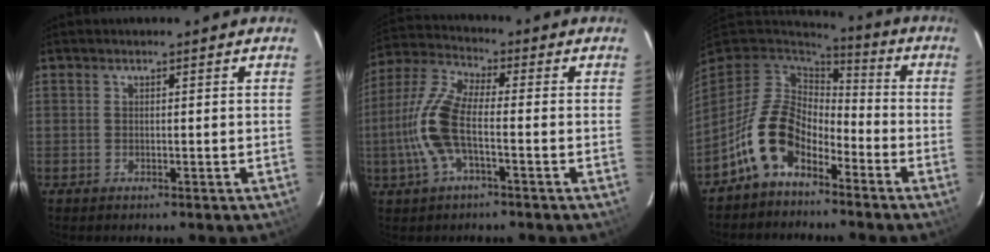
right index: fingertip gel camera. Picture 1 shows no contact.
{"total": 11.5, "force": [-2.7, 3.8, 10.5], "torque": [-0.243, 0.005, -0.058]}
{"total": 12.1, "force": [-6.7, 7.2, 7.0], "torque": [-0.145, 0.020, -0.129]}